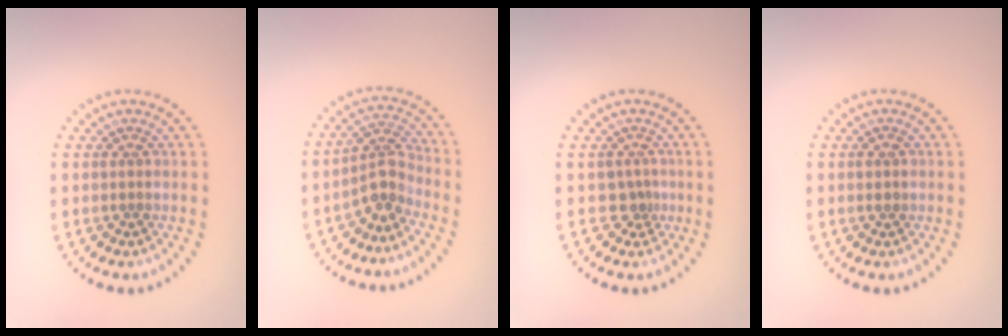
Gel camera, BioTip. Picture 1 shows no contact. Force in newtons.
{"total": 2.8, "press": 2.1, "slide": 1.8}
{"total": 1.3, "press": 0.8, "slide": 1.0}
{"total": 1.0, "press": 1.0, "slide": 0.1}